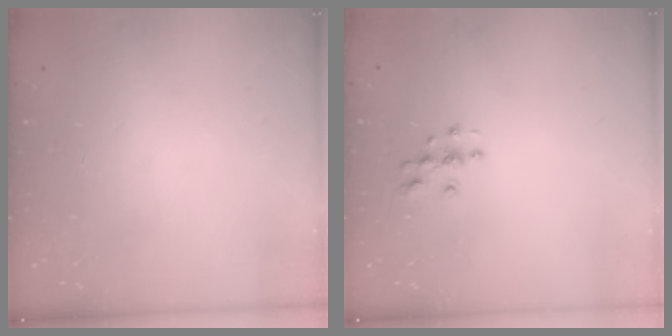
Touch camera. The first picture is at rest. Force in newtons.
{"total": 3.8, "press": 3.8, "slide": 0.2}